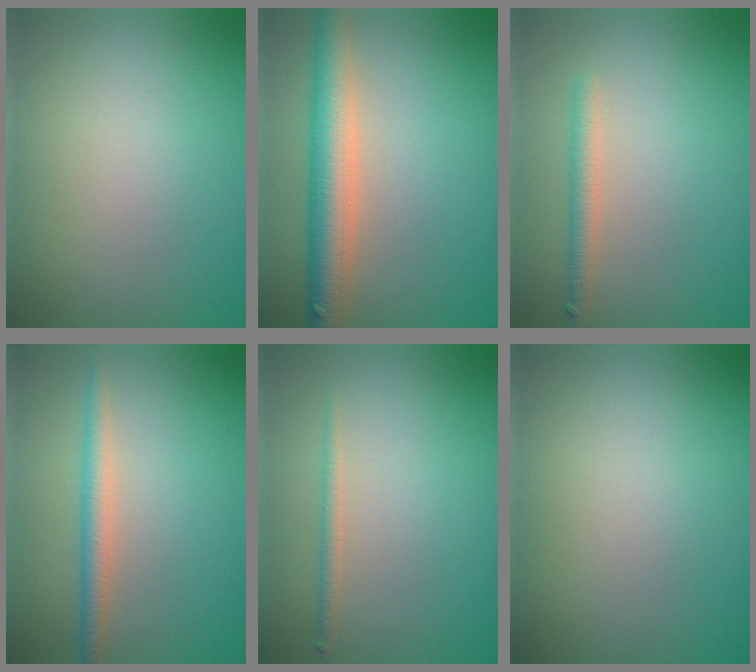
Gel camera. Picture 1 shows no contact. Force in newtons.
{"total": 5.9, "press": 5.9, "slide": 0.4}
{"total": 1.8, "press": 1.8, "slide": 0.1}
{"total": 2.4, "press": 2.4, "slide": 0.1}
{"total": 1.1, "press": 1.1, "slide": 0.0}
{"total": 0.0}